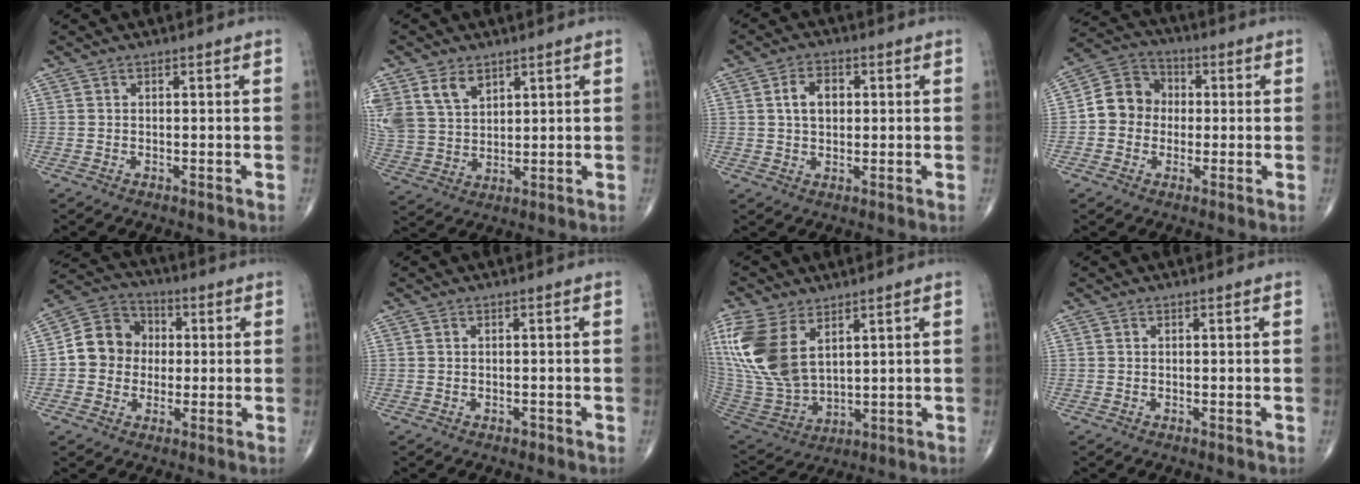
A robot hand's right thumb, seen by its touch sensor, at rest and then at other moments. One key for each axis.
{"total": 10.9, "fx": 5.7, "fy": 7.4, "fz": 5.6, "tx": -0.102, "ty": -0.011, "tz": 0.127}
{"total": 5.5, "fx": 1.1, "fy": 3.8, "fz": 3.9, "tx": -0.056, "ty": 0.008, "tz": 0.016}
{"total": 9.3, "fx": -0.2, "fy": 8.4, "fz": 4.1, "tx": -0.047, "ty": 0.031, "tz": -0.018}
{"total": 10.5, "fx": 0.2, "fy": 9.4, "fz": 4.6, "tx": -0.053, "ty": 0.028, "tz": -0.007}
{"total": 0.5, "fx": -0.4, "fy": 0.3, "fz": 0.2, "tx": 0.002, "ty": 0.001, "tz": -0.008}
{"total": 18.8, "fx": 7.1, "fy": 10.9, "fz": 13.5, "tx": -0.308, "ty": -0.028, "tz": 0.153}
{"total": 0.0}